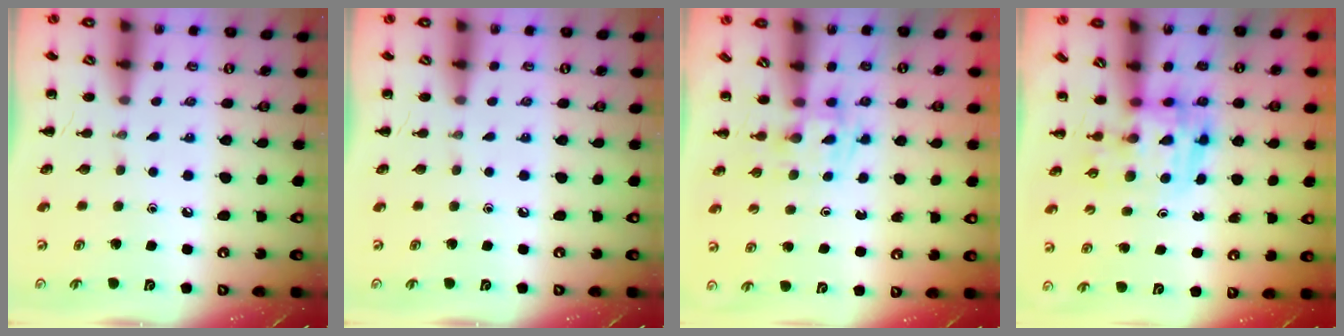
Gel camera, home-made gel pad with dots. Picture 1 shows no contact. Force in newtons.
{"total": 0.0}
{"total": 2.5, "press": 2.1, "slide": 1.2}
{"total": 3.5, "press": 3.5, "slide": 0.6}